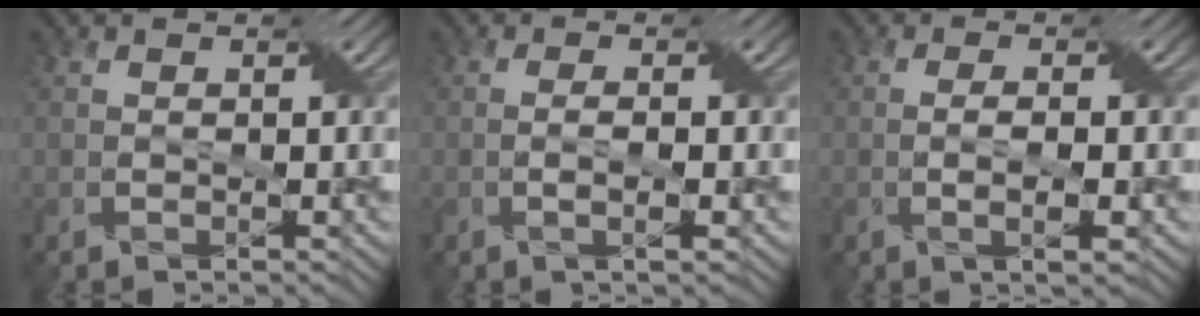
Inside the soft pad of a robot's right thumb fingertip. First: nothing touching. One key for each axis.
{"total": 1.8, "fx": -0.4, "fy": 0.2, "fz": 1.7, "tx": -0.034, "ty": 0.005, "tz": -0.010}
{"total": 2.8, "fx": -0.5, "fy": 0.5, "fz": 2.7, "tx": -0.053, "ty": 0.004, "tz": -0.010}